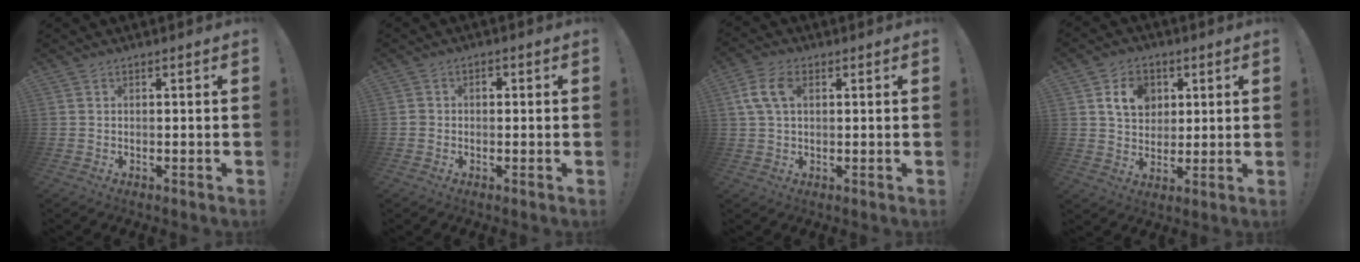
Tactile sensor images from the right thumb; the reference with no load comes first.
{"total": 2.1, "force": [-0.5, 1.8, 0.9], "torque": [-0.015, 0.004, -0.011]}
{"total": 8.0, "force": [2.3, 4.8, 5.9], "torque": [-0.118, 0.005, 0.043]}
{"total": 10.5, "force": [4.2, 8.2, 4.9], "torque": [-0.070, -0.009, 0.081]}